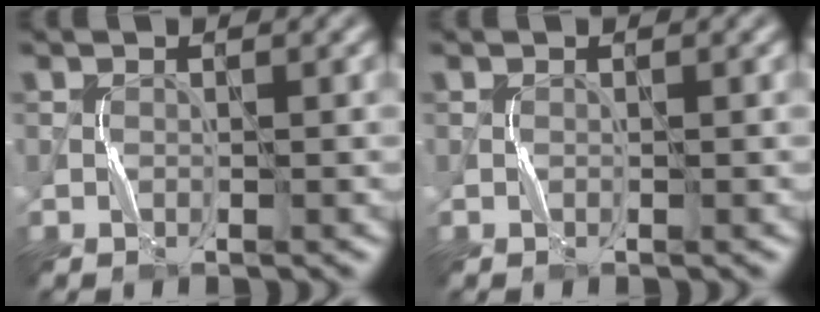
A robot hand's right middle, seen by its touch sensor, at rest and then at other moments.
{"total": 0.0}